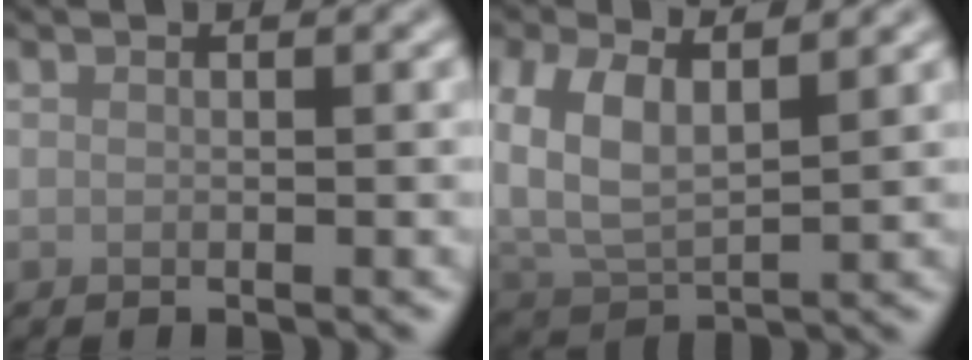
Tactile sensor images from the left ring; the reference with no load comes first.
{"total": 6.4, "force": [2.9, 3.4, 4.6], "torque": [-0.103, 0.003, 0.054]}